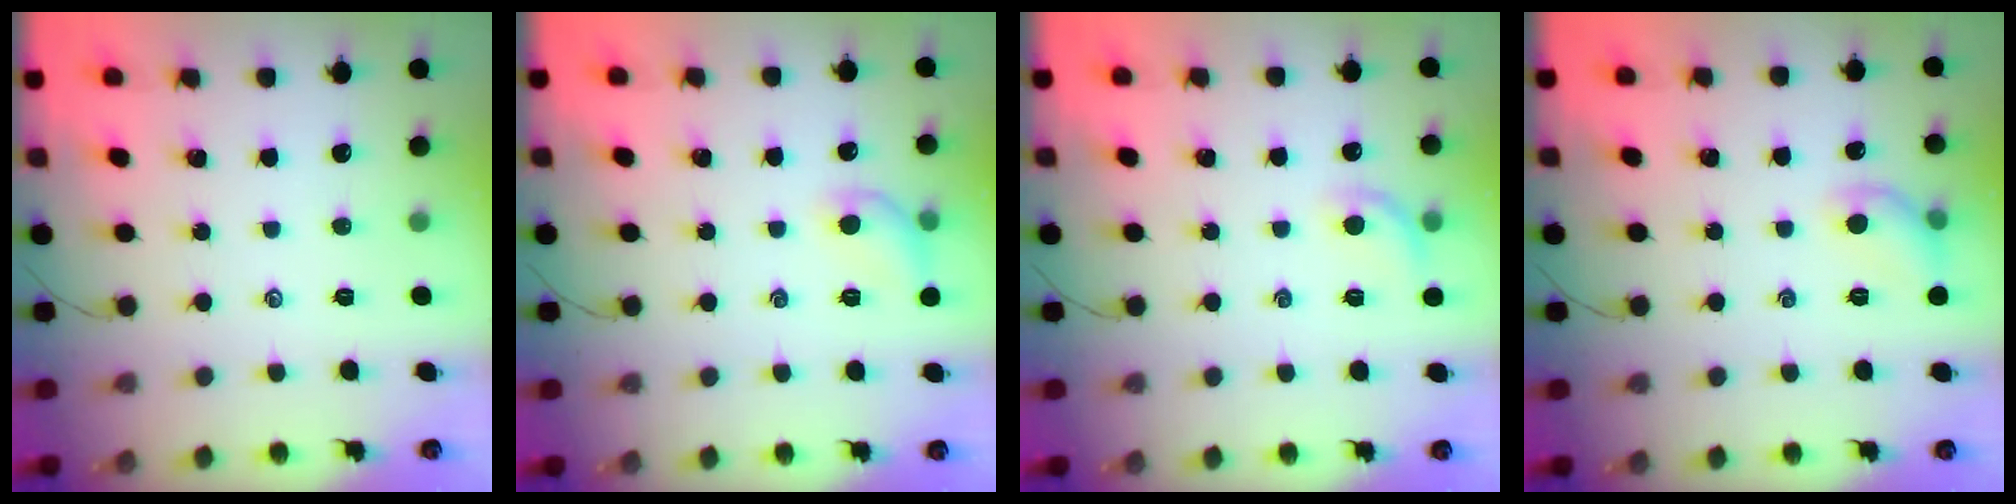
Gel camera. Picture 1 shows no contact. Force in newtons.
{"total": 7.8, "press": 7.7, "slide": 1.0}
{"total": 6.9, "press": 6.7, "slide": 1.7}
{"total": 7.2, "press": 7.1, "slide": 1.2}